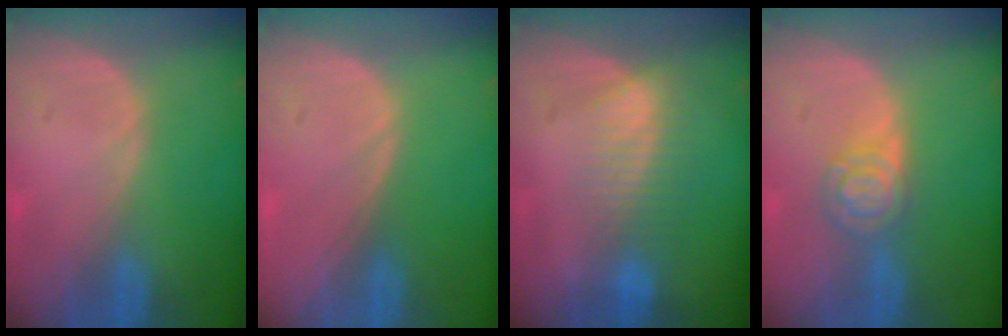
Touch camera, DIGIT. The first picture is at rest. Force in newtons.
{"total": 0.0}
{"total": 7.2, "press": 6.1, "slide": 3.8}
{"total": 4.8, "press": 4.8, "slide": 0.2}